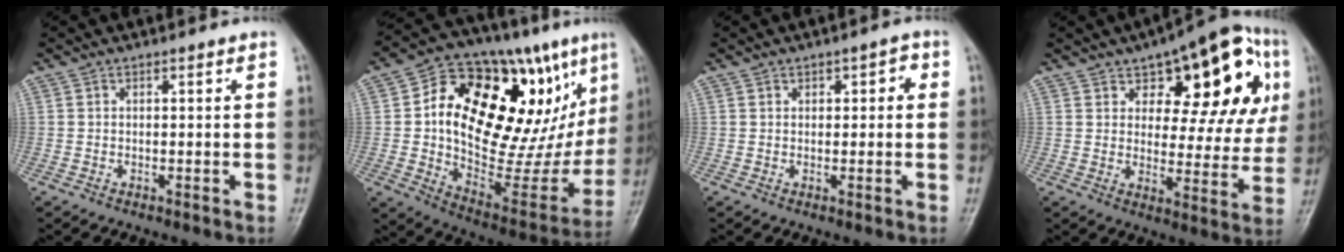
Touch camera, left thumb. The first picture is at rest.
{"total": 34.2, "force": [9.9, 15.5, 28.8], "torque": [-0.387, 0.014, 0.171]}
{"total": 2.7, "force": [0.8, 1.6, 2.0], "torque": [-0.009, 0.003, 0.006]}
{"total": 22.4, "force": [9.2, 10.3, 17.7], "torque": [-0.184, -0.002, 0.126]}